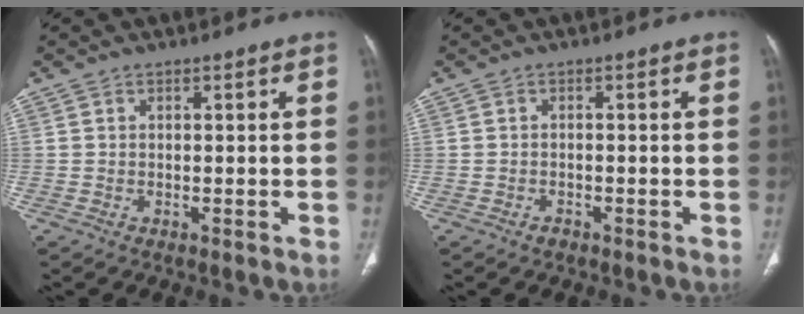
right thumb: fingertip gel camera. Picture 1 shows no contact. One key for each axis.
{"total": 1.0, "fx": -0.7, "fy": 0.5, "fz": 0.3, "tx": -0.006, "ty": 0.003, "tz": -0.014}